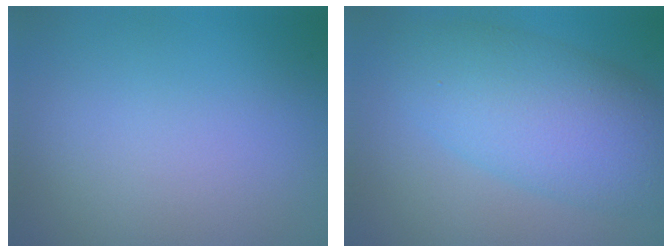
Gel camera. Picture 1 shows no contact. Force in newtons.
{"total": 7.8, "press": 7.8, "slide": 0.3}